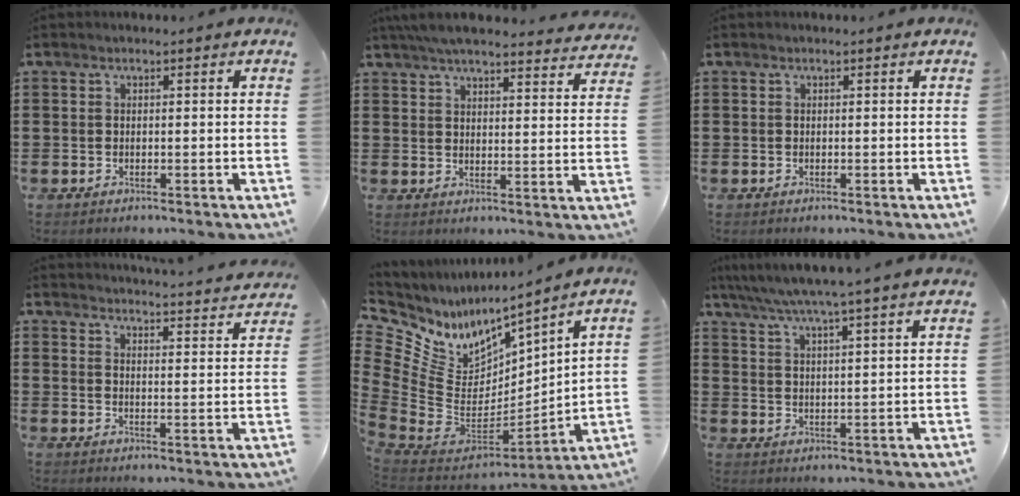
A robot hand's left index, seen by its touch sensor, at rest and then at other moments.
{"total": 5.7, "force": [5.3, 0.5, 2.0], "torque": [-0.056, -0.021, 0.096]}
{"total": 0.0}
{"total": 3.4, "force": [3.4, -0.6, 0.4], "torque": [-0.018, -0.036, 0.052]}
{"total": 8.7, "force": [3.7, 6.7, 4.2], "torque": [-0.144, -0.055, 0.062]}
{"total": 5.6, "force": [5.0, -1.1, 2.3], "torque": [-0.065, -0.035, 0.083]}